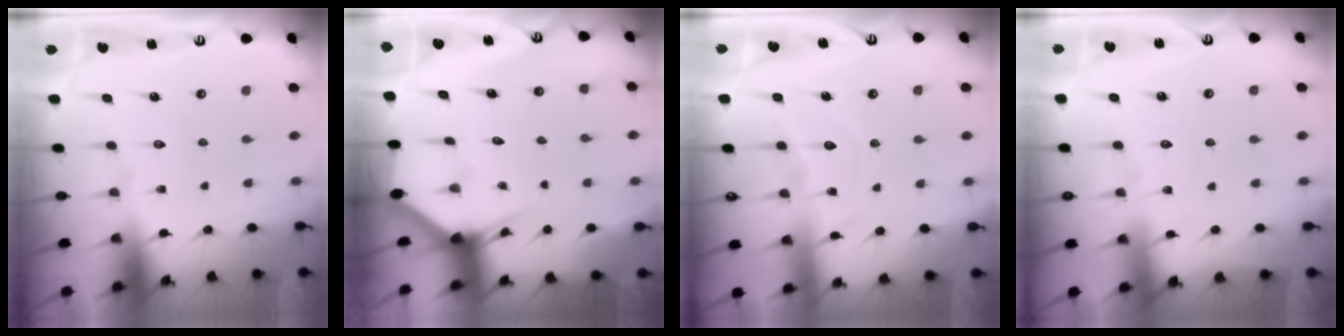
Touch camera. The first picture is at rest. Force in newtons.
{"total": 2.9, "press": 2.9, "slide": 0.1}
{"total": 8.8, "press": 8.8, "slide": 0.9}
{"total": 5.2, "press": 5.1, "slide": 0.7}